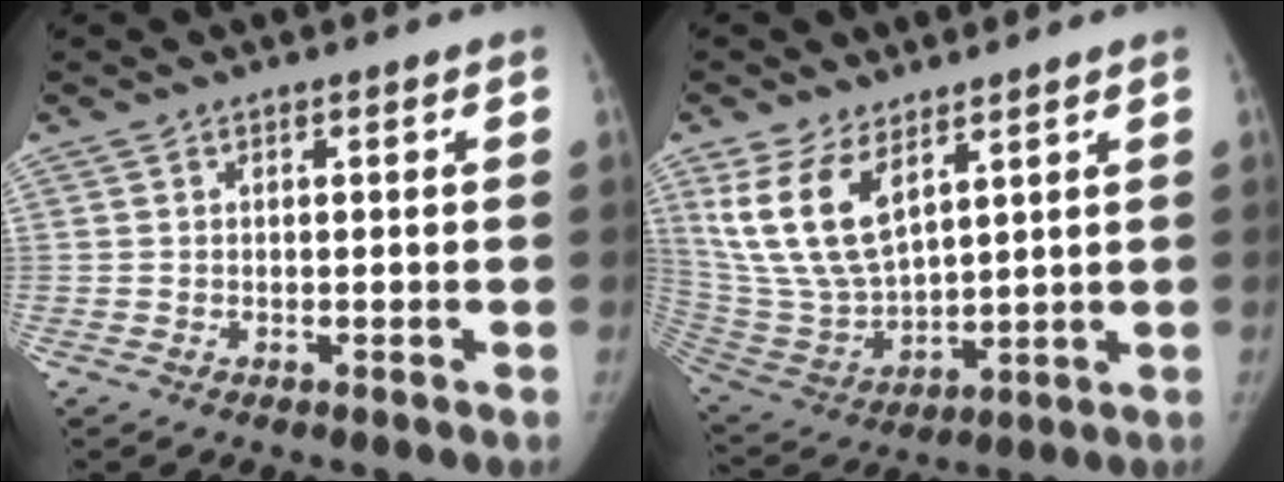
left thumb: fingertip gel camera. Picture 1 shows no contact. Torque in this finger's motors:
{"motor_torque": [2.58, 2.44, 1.33, -0.78, 0.36]}